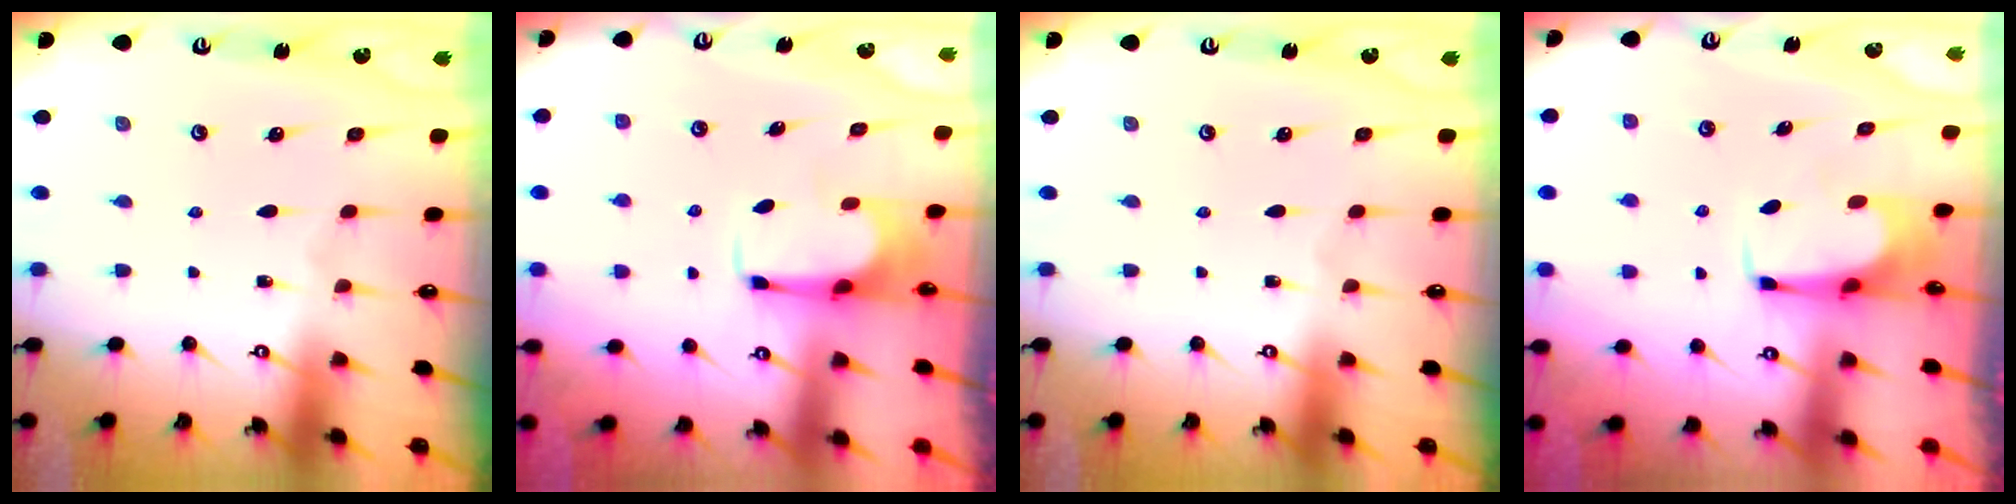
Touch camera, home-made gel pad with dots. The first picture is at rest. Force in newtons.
{"total": 3.6, "press": 3.6, "slide": 0.0}
{"total": 0.0}
{"total": 1.6, "press": 1.5, "slide": 0.3}